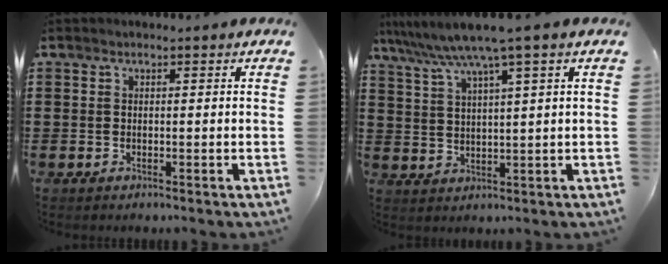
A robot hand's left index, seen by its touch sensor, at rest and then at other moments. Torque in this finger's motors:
{"motor_torque": [1.67, -0.47, 1.05, 0.21]}